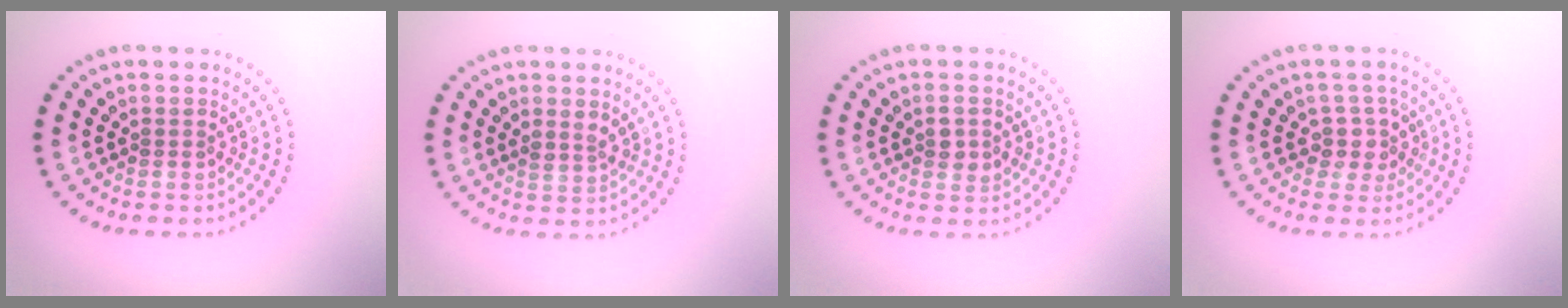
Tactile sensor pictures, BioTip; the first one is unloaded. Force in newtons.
{"total": 1.5, "press": 1.3, "slide": 0.8}
{"total": 1.7, "press": 1.7, "slide": 0.2}
{"total": 2.4, "press": 2.0, "slide": 1.3}